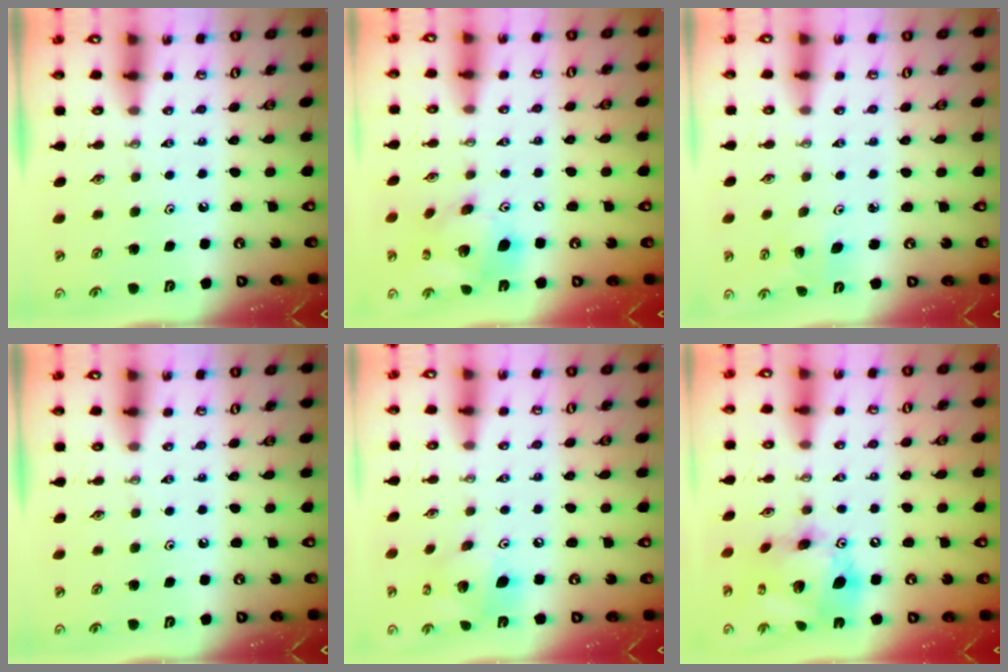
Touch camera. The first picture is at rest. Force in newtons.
{"total": 15.6, "press": 15.3, "slide": 2.8}
{"total": 2.5, "press": 2.5, "slide": 0.1}
{"total": 0.0}
{"total": 15.1, "press": 14.8, "slide": 2.7}
{"total": 18.4, "press": 18.3, "slide": 2.0}